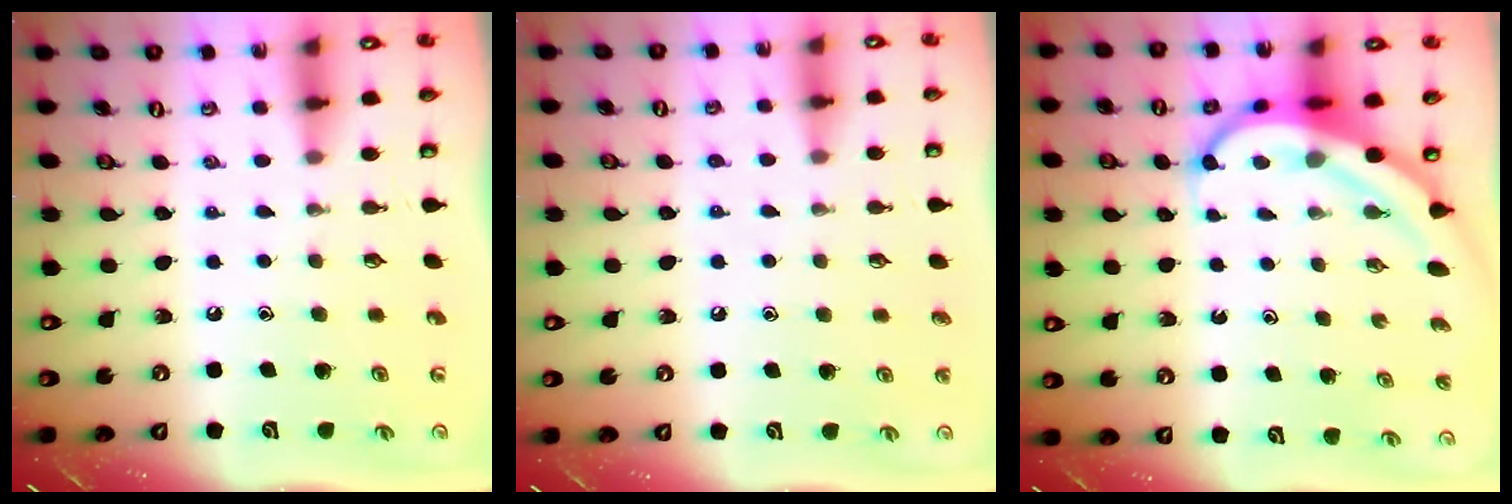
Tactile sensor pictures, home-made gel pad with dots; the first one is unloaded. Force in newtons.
{"total": 4.6, "press": 4.5, "slide": 0.4}
{"total": 7.8, "press": 7.7, "slide": 0.9}